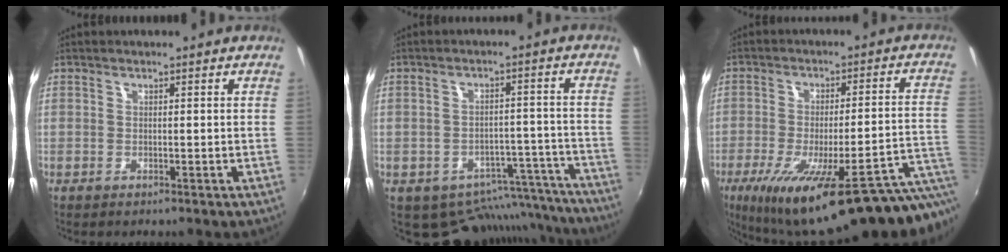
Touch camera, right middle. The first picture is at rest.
{"total": 13.6, "force": [-11.7, 6.4, 2.7], "torque": [-0.045, 0.037, -0.132]}
{"total": 27.9, "force": [-17.9, 3.9, 21.1], "torque": [-0.295, -0.064, -0.246]}